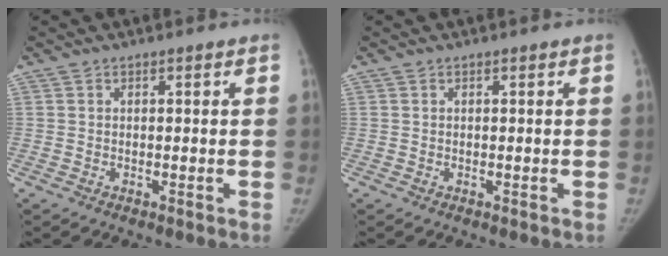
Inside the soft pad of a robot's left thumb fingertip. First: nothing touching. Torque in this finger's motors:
{"motor_torque": [-0.03, 0.18, -0.19, 0.12, 0.03]}